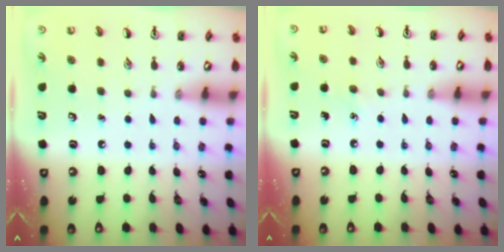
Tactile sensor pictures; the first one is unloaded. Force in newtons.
{"total": 3.6, "press": 3.4, "slide": 1.2}